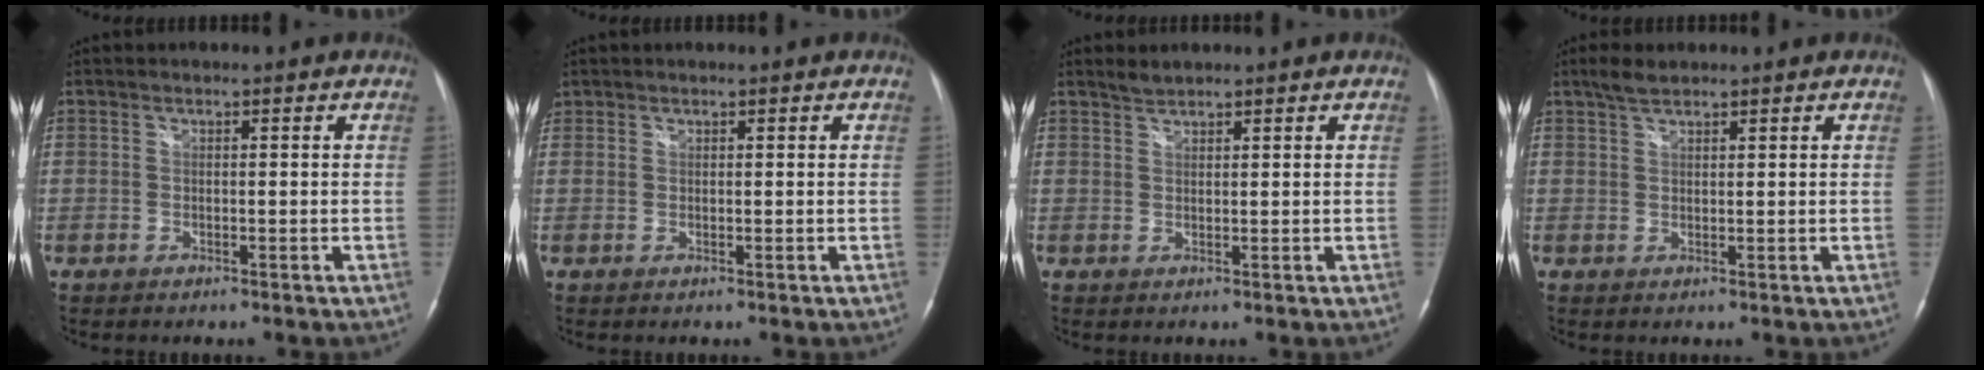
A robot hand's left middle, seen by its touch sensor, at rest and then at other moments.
{"total": 0.8, "force": [0.6, 0.5, -0.1], "torque": [0.002, 0.007, 0.010]}
{"total": 1.5, "force": [1.4, 0.2, 0.2], "torque": [-0.005, 0.003, 0.030]}
{"total": 2.6, "force": [2.1, 0.7, 1.3], "torque": [-0.031, 0.009, 0.042]}